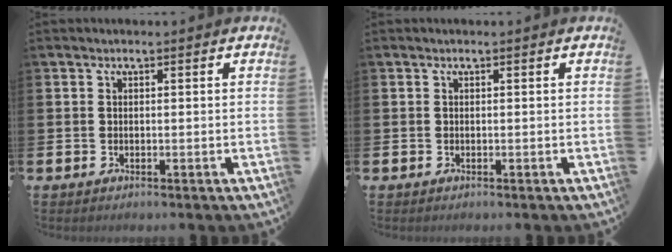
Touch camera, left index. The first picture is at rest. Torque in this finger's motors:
{"motor_torque": [0.00, 0.00, 0.00, 0.01]}